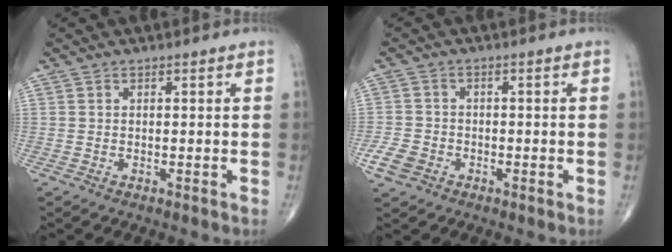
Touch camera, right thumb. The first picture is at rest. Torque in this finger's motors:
{"motor_torque": [0.52, 0.41, 0.10, -0.50, 0.11]}